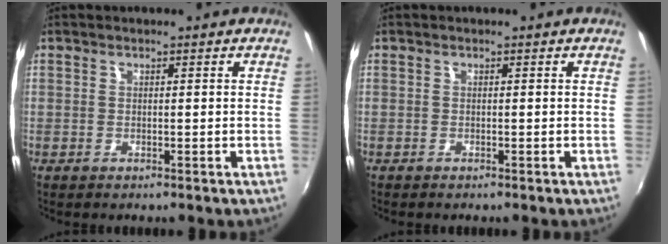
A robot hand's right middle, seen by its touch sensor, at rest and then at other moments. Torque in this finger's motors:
{"motor_torque": [-0.25, 0.21, -0.01, -0.01]}